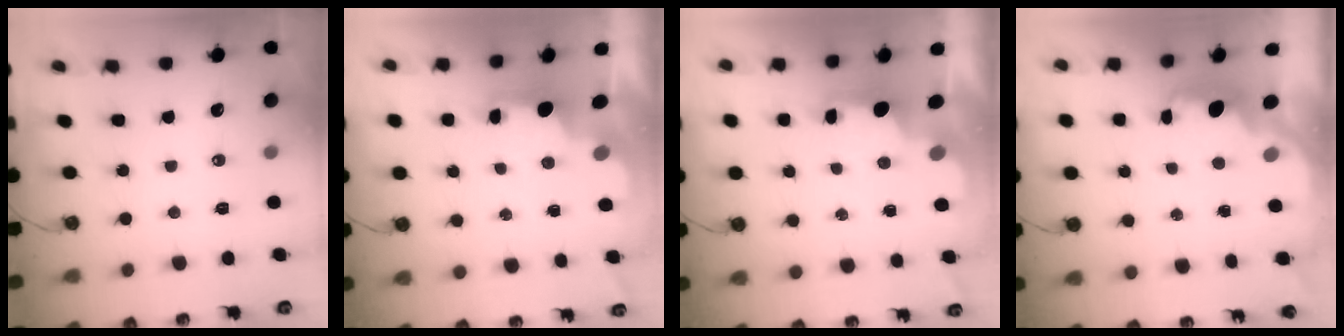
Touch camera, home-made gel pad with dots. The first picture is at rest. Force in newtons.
{"total": 2.3, "press": 2.2, "slide": 0.7}
{"total": 2.3, "press": 2.2, "slide": 0.7}
{"total": 2.4, "press": 2.3, "slide": 0.8}